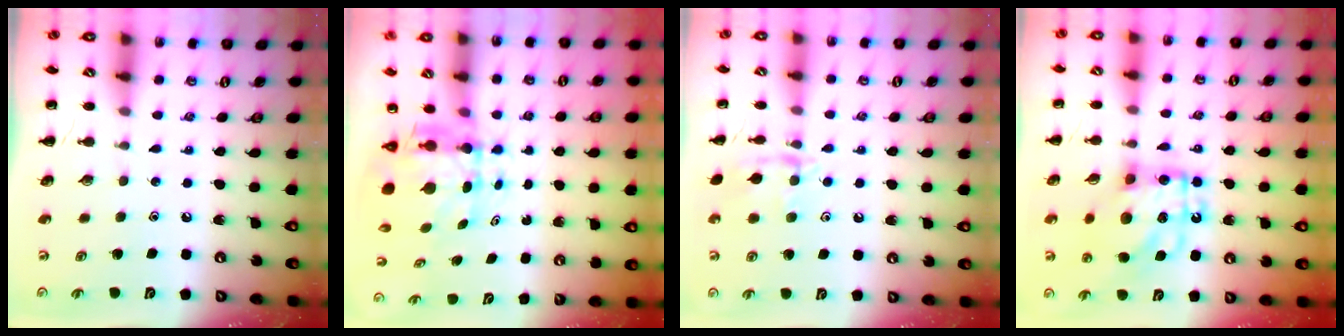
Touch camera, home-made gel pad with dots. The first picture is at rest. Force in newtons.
{"total": 5.8, "press": 5.6, "slide": 1.6}
{"total": 11.0, "press": 11.0, "slide": 0.6}
{"total": 15.7, "press": 15.6, "slide": 1.5}